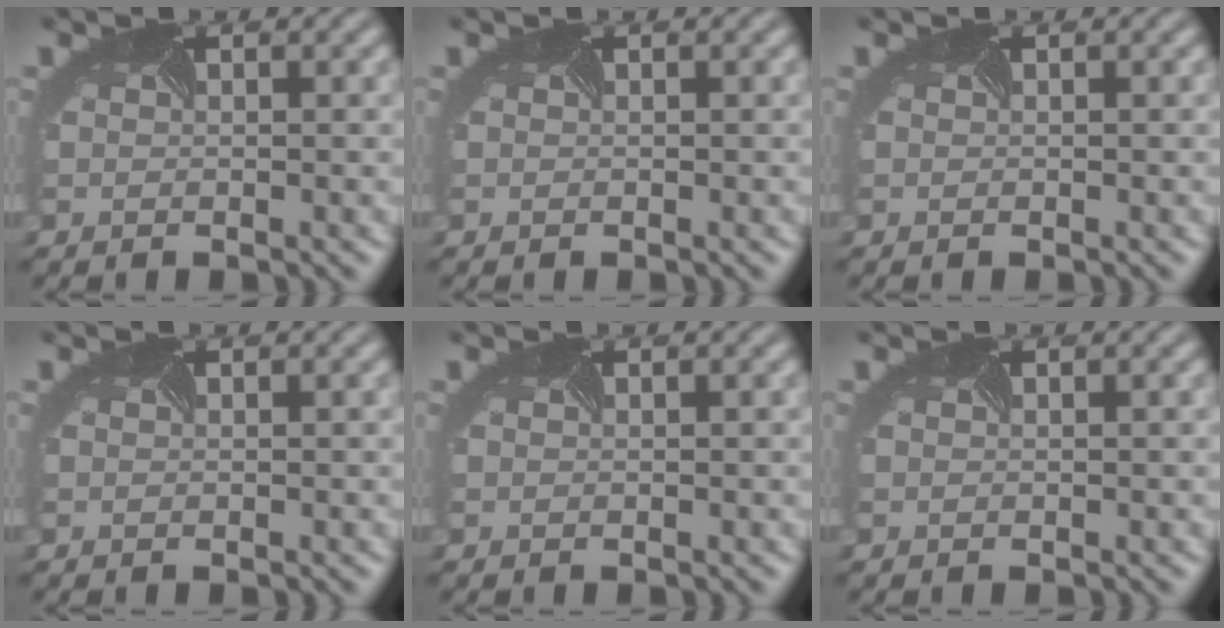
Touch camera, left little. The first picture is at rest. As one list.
[{"total": 0.0}, {"total": 0.0}, {"total": 0.0}, {"total": 0.0}, {"total": 0.0}]